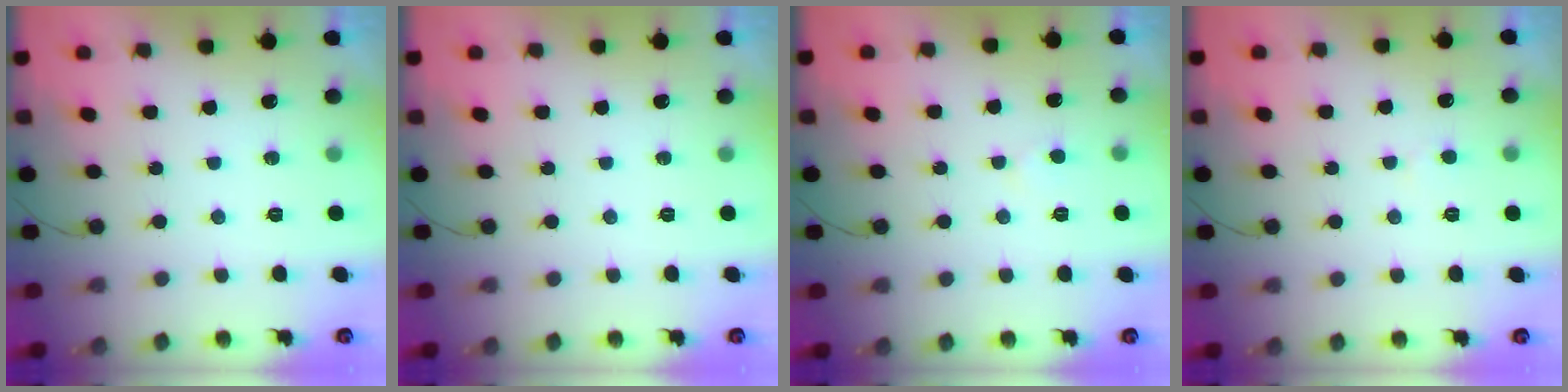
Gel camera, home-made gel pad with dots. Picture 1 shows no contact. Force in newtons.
{"total": 0.0}
{"total": 2.5, "press": 2.5, "slide": 0.2}
{"total": 2.7, "press": 2.7, "slide": 0.2}